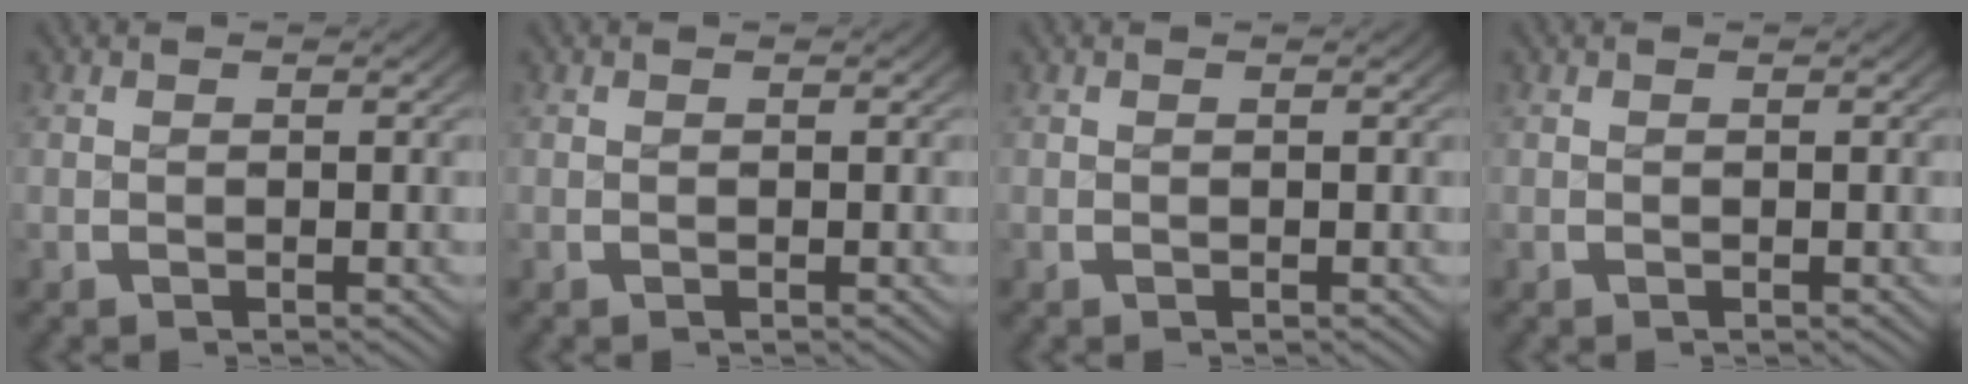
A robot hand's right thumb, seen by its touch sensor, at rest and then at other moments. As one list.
[{"total": 0.0}, {"total": 0.0}, {"total": 0.0}]